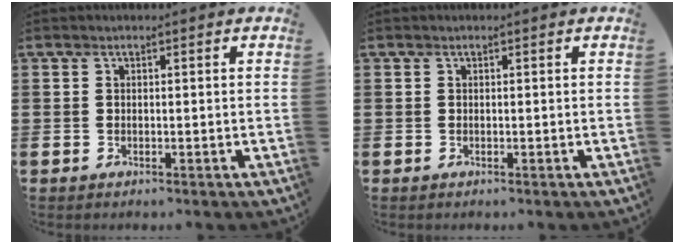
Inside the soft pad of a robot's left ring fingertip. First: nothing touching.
{"total": 0.0}